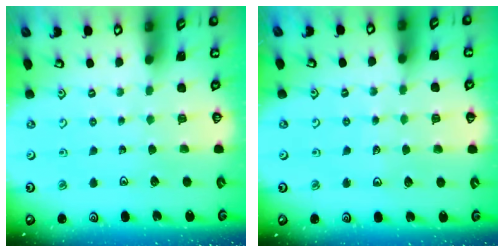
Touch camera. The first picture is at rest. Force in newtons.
{"total": 4.6, "press": 4.4, "slide": 1.5}